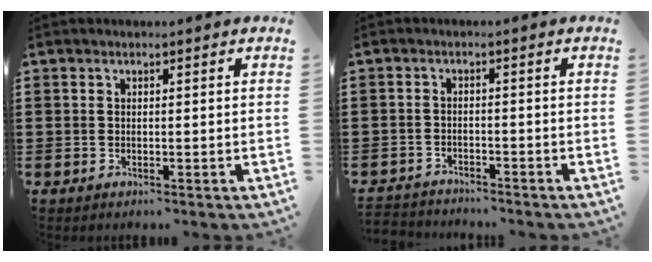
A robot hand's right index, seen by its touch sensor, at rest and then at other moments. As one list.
[{"total": 2.1, "force": [-2.1, 0.1, -0.1], "torque": [-0.007, -0.002, -0.047]}]